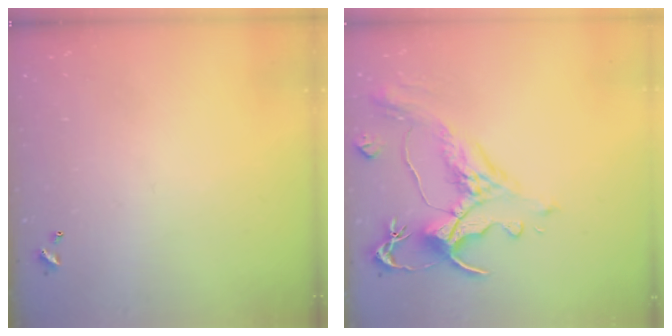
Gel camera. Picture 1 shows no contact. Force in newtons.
{"total": 1.5, "press": 0.1, "slide": 1.5}